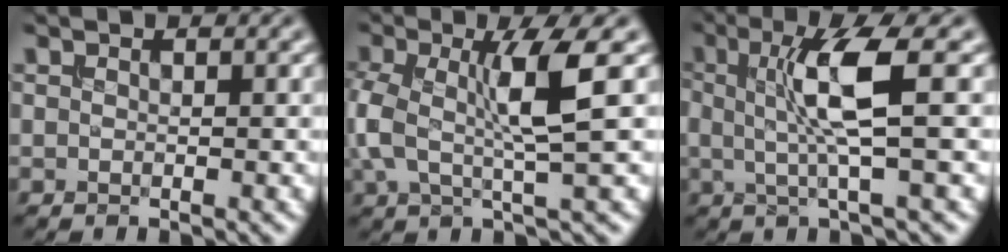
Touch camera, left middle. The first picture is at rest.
{"total": 5.9, "force": [0.6, 1.4, 5.7], "torque": [-0.128, 0.002, 0.007]}
{"total": 5.1, "force": [0.6, 0.6, 5.1], "torque": [-0.103, 0.000, 0.015]}